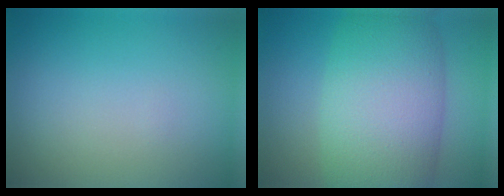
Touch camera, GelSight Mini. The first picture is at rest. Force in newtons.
{"total": 11.2, "press": 11.2, "slide": 0.6}